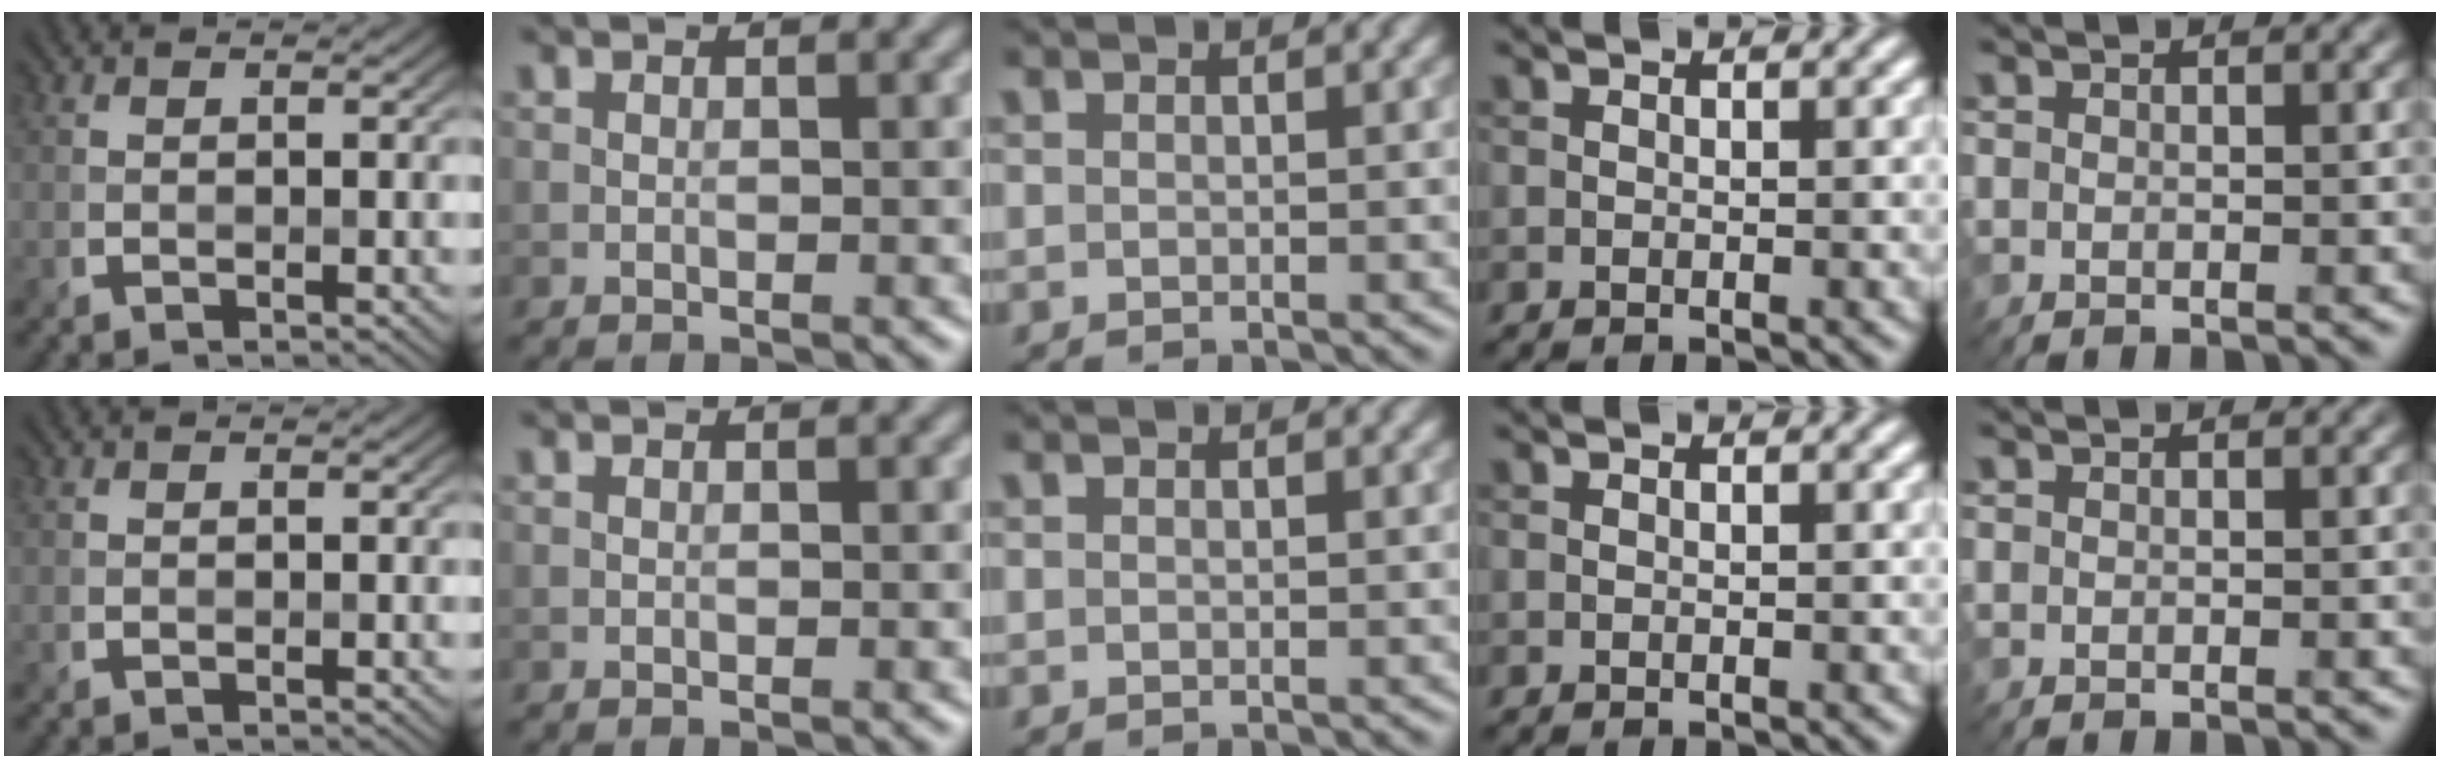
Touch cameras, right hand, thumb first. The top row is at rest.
{}